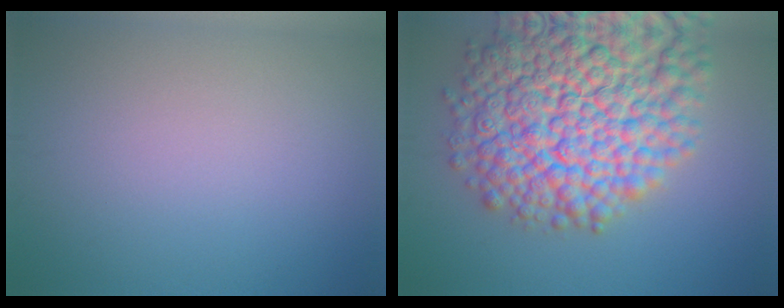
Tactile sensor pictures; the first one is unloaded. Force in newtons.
{"total": 15.1, "press": 15.0, "slide": 0.6}